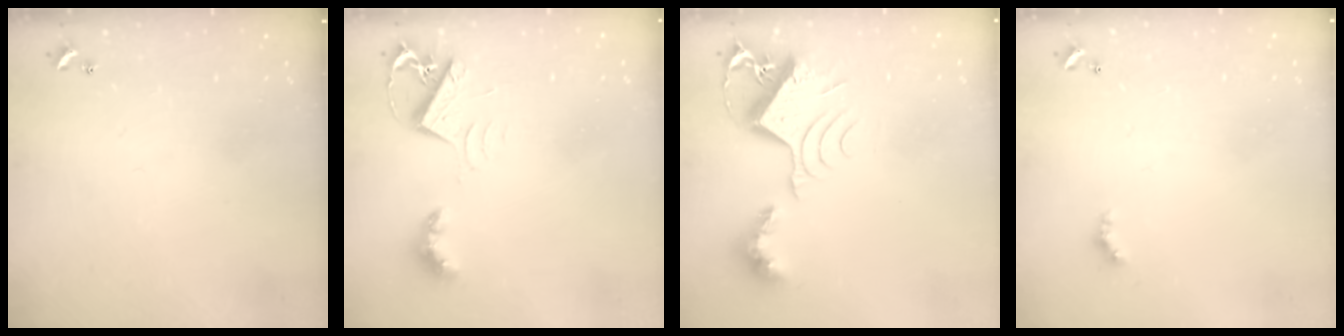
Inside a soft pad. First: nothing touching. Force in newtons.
{"total": 7.5, "press": 7.5, "slide": 0.8}
{"total": 11.6, "press": 11.6, "slide": 1.2}
{"total": 1.6, "press": 1.6, "slide": 0.4}